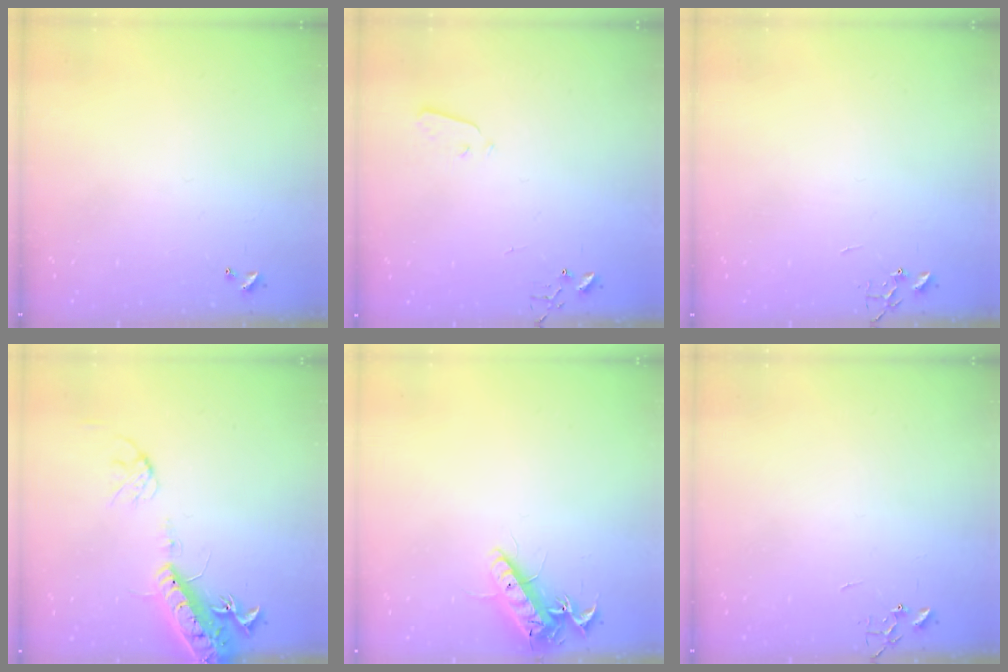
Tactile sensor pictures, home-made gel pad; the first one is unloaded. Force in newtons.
{"total": 2.9, "press": 2.9, "slide": 0.4}
{"total": 0.0}
{"total": 16.2, "press": 15.7, "slide": 3.7}
{"total": 14.2, "press": 14.2, "slide": 1.4}
{"total": 0.0}